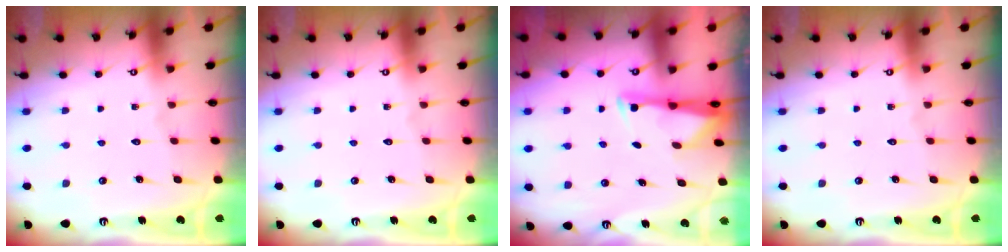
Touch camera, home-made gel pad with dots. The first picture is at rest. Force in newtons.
{"total": 0.0}
{"total": 2.9, "press": 2.9, "slide": 0.4}
{"total": 0.0}